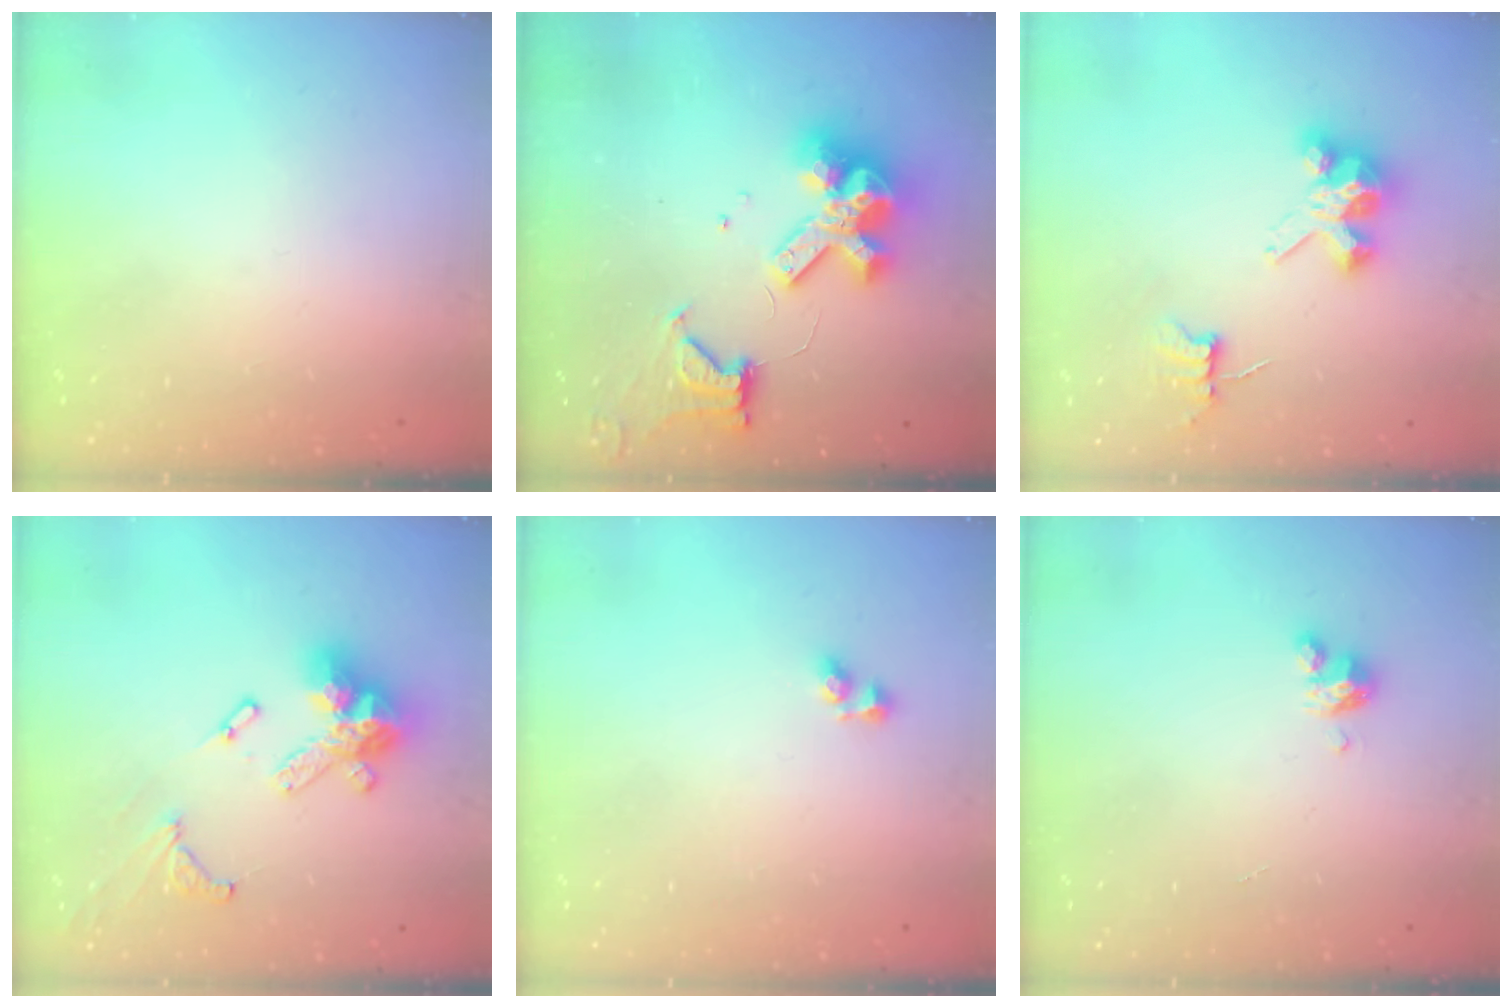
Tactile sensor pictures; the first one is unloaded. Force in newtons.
{"total": 14.6, "press": 14.5, "slide": 1.8}
{"total": 6.8, "press": 6.8, "slide": 0.5}
{"total": 16.1, "press": 16.0, "slide": 1.8}
{"total": 4.5, "press": 4.5, "slide": 0.4}
{"total": 4.1, "press": 4.1, "slide": 0.3}